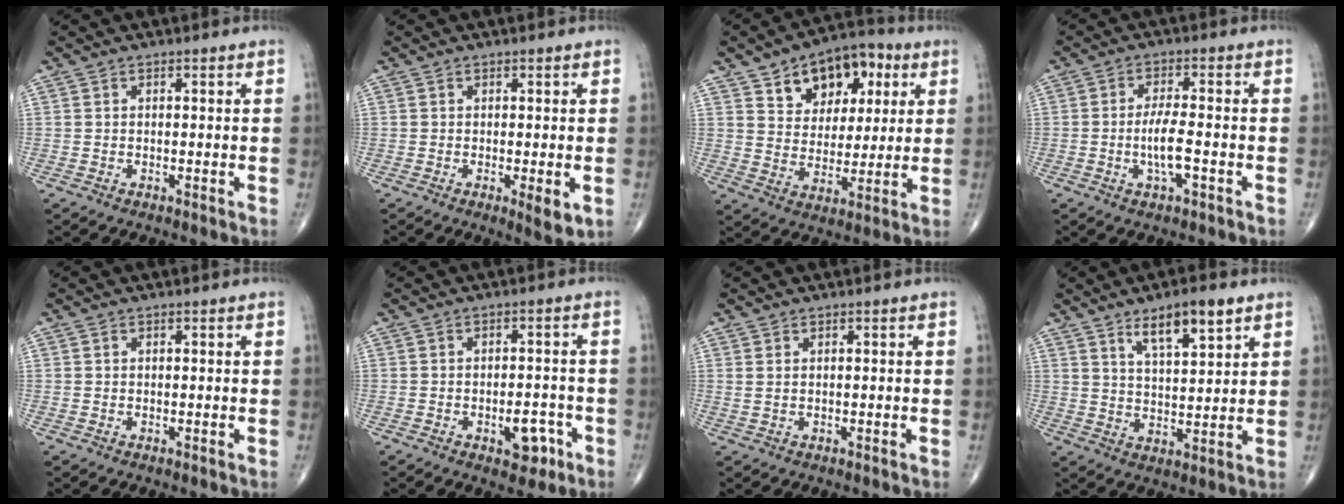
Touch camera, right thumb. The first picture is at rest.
{"total": 3.6, "force": [-0.7, 0.8, 3.5], "torque": [-0.053, -0.013, -0.011]}
{"total": 14.8, "force": [6.6, 10.0, 8.7], "torque": [-0.078, -0.011, 0.105]}
{"total": 5.4, "force": [-1.5, 1.5, 5.0], "torque": [-0.097, 0.007, -0.029]}
{"total": 0.0}
{"total": 5.8, "force": [-2.6, 3.2, 4.1], "torque": [-0.032, 0.019, -0.031]}
{"total": 0.9, "force": [0.4, 0.4, 0.7], "torque": [-0.019, 0.006, 0.013]}
{"total": 9.1, "force": [5.5, 2.8, 6.7], "torque": [-0.101, -0.028, 0.097]}